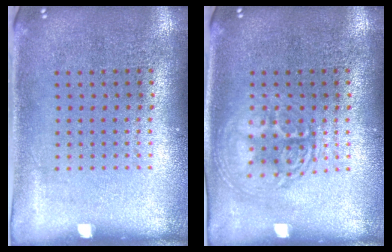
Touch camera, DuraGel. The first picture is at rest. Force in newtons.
{"total": 1.7, "press": 1.7, "slide": 0.3}